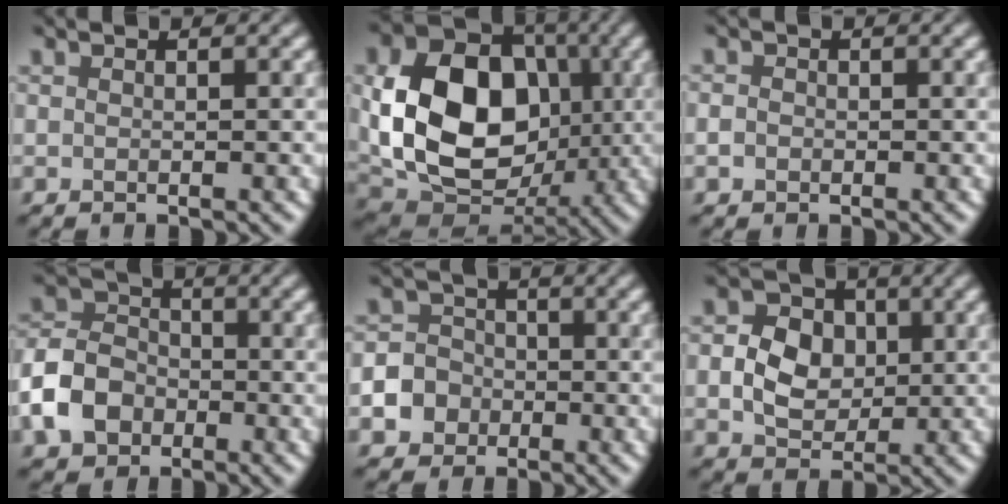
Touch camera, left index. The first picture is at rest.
{"total": 12.3, "force": [0.0, 9.4, 8.0], "torque": [-0.143, -0.007, 0.001]}
{"total": 0.7, "force": [-0.4, 0.6, 0.0], "torque": [0.000, -0.001, -0.008]}
{"total": 5.6, "force": [-2.7, 4.3, 2.4], "torque": [-0.050, 0.004, -0.064]}
{"total": 5.2, "force": [-2.6, 4.5, 0.7], "torque": [0.004, -0.009, -0.061]}
{"total": 4.0, "force": [0.0, 3.4, 2.1], "torque": [-0.040, 0.000, 0.001]}